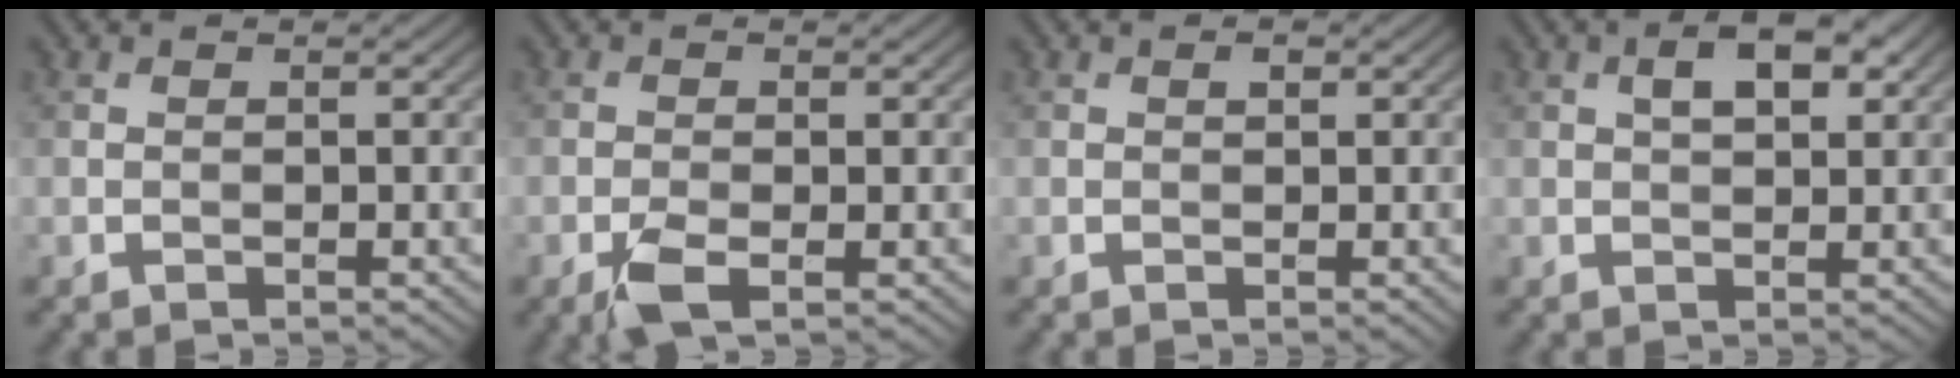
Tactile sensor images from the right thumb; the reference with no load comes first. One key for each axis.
{"total": 3.2, "fx": -1.5, "fy": 1.1, "fz": 2.6, "tx": -0.055, "ty": -0.002, "tz": -0.030}
{"total": 0.8, "fx": 0.3, "fy": 0.3, "fz": 0.6, "tx": -0.007, "ty": 0.000, "tz": 0.004}
{"total": 4.6, "fx": 1.7, "fy": 2.2, "fz": 3.7, "tx": -0.063, "ty": 0.007, "tz": 0.024}